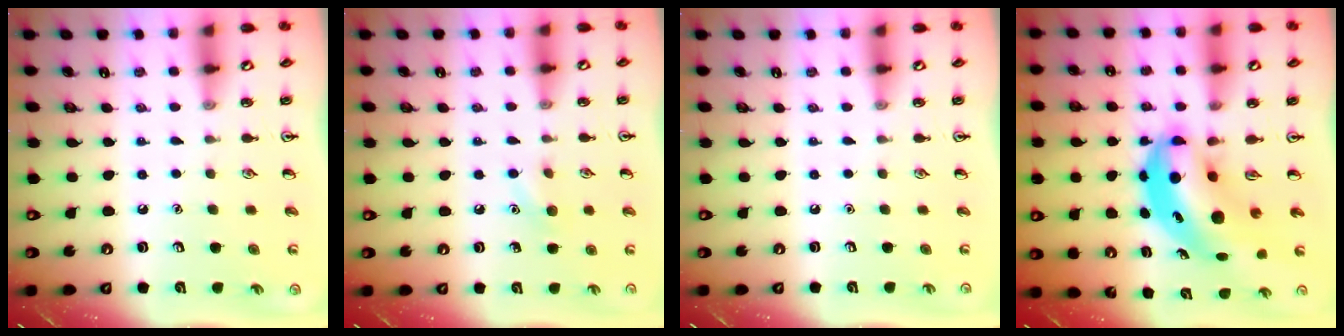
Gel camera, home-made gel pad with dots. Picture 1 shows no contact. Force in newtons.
{"total": 6.3, "press": 6.1, "slide": 1.6}
{"total": 0.0}
{"total": 8.2, "press": 8.0, "slide": 1.7}